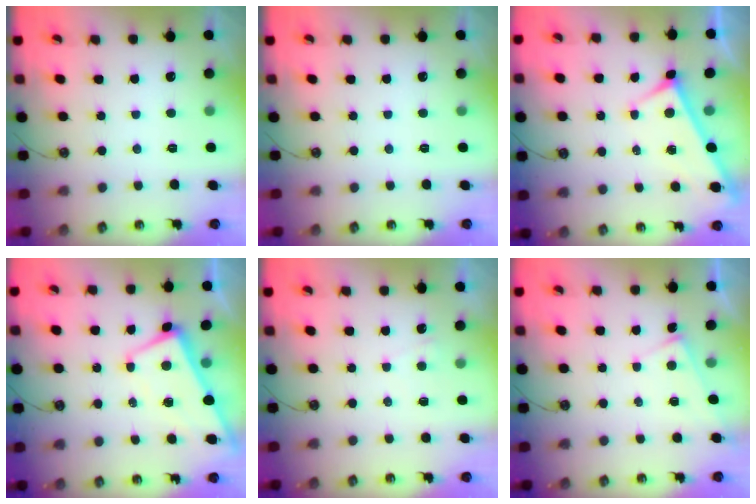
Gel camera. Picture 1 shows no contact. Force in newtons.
{"total": 0.0}
{"total": 4.5, "press": 4.5, "slide": 0.2}
{"total": 1.6, "press": 1.4, "slide": 0.7}
{"total": 1.4, "press": 1.3, "slide": 0.3}
{"total": 2.9, "press": 2.9, "slide": 0.3}